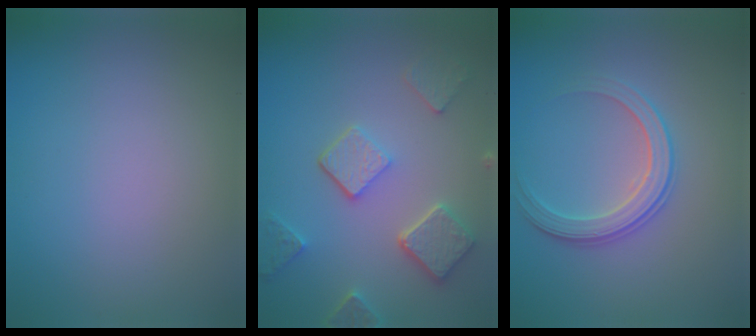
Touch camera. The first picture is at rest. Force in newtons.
{"total": 4.9, "press": 3.8, "slide": 3.1}
{"total": 2.8, "press": 2.8, "slide": 0.3}